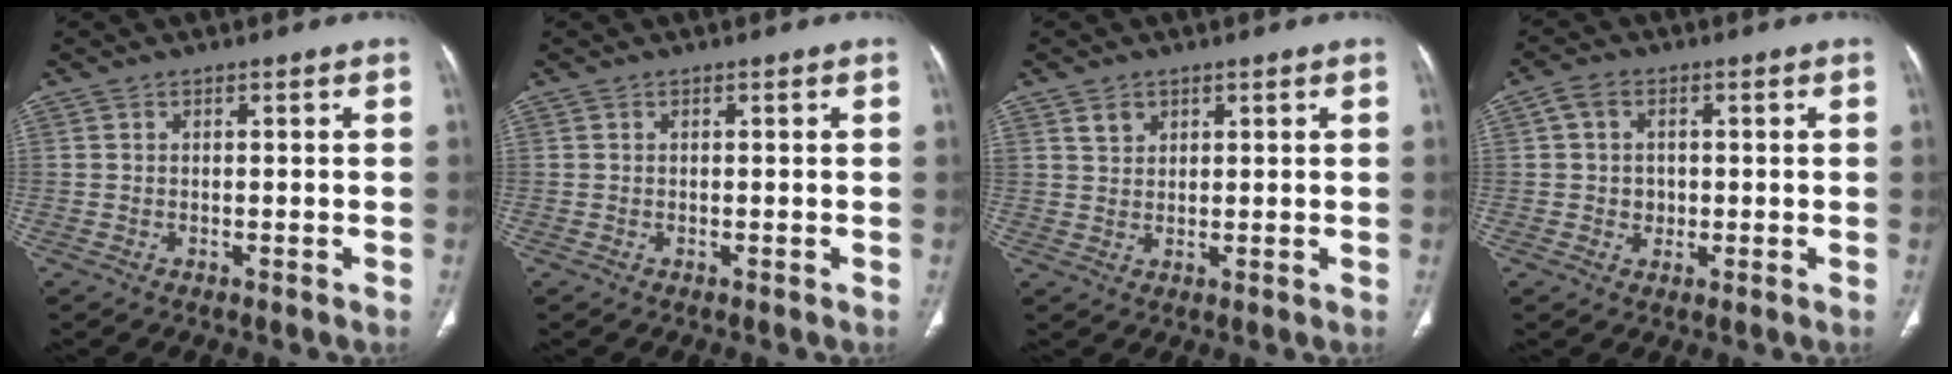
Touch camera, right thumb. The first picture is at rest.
{"total": 0.0}
{"total": 2.7, "force": [1.7, 1.9, 1.0], "torque": [-0.008, -0.009, 0.035]}
{"total": 4.5, "force": [0.4, 3.8, 2.5], "torque": [-0.030, 0.002, 0.005]}